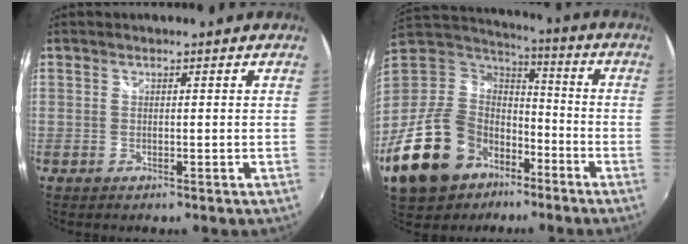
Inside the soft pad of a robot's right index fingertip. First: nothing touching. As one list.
[{"total": 22.8, "force": [-12.6, 15.2, 11.4], "torque": [-0.266, 0.011, -0.200]}]